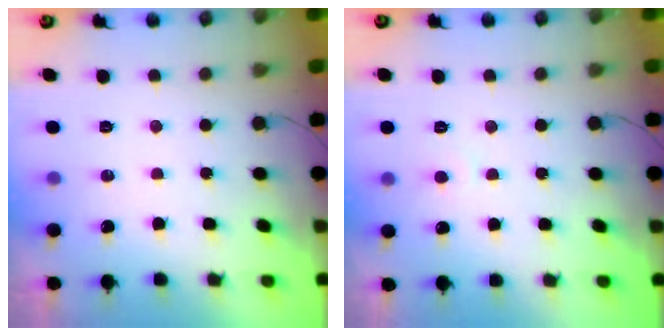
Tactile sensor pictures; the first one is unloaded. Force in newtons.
{"total": 3.9, "press": 3.9, "slide": 0.4}